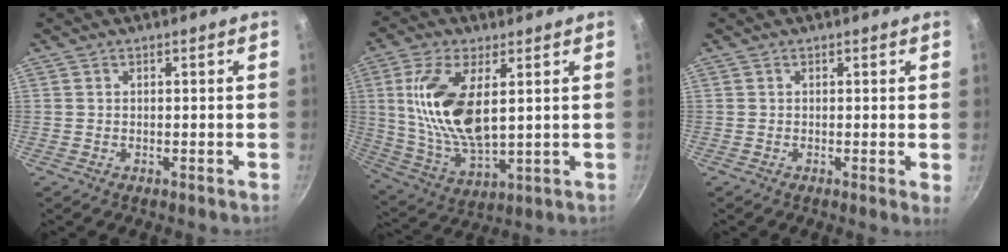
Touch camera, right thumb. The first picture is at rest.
{"total": 16.1, "force": [3.3, 7.3, 14.0], "torque": [-0.283, -0.017, 0.075]}
{"total": 2.0, "force": [0.1, 0.3, 2.0], "torque": [-0.031, -0.007, -0.002]}